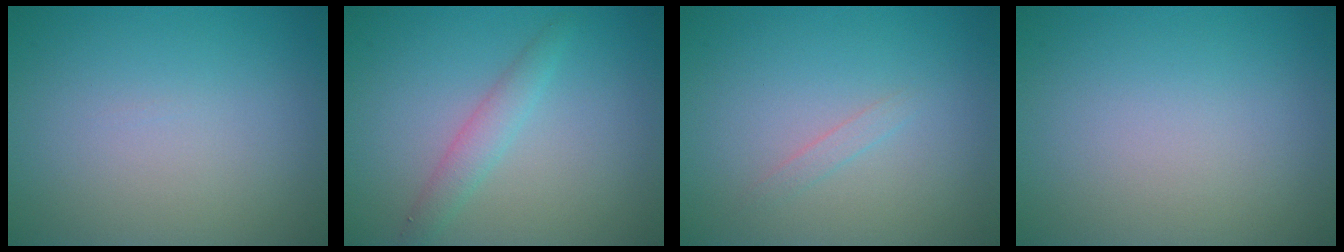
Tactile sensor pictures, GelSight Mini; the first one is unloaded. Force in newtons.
{"total": 2.5, "press": 2.5, "slide": 0.1}
{"total": 0.8, "press": 0.8, "slide": 0.0}
{"total": 0.0}